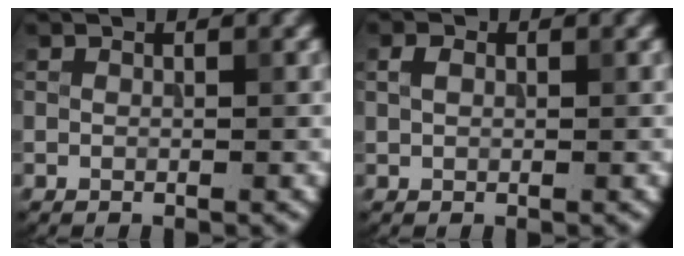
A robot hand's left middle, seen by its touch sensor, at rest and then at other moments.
{"total": 1.3, "force": [0.4, 0.9, 0.8], "torque": [-0.015, 0.003, 0.005]}